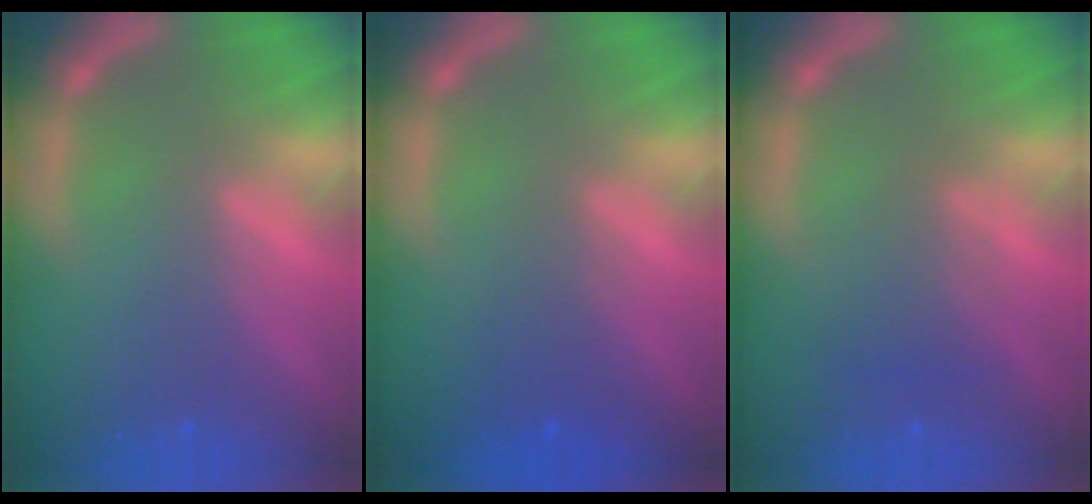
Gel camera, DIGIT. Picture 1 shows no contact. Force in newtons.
{"total": 2.0}
{"total": 2.5}